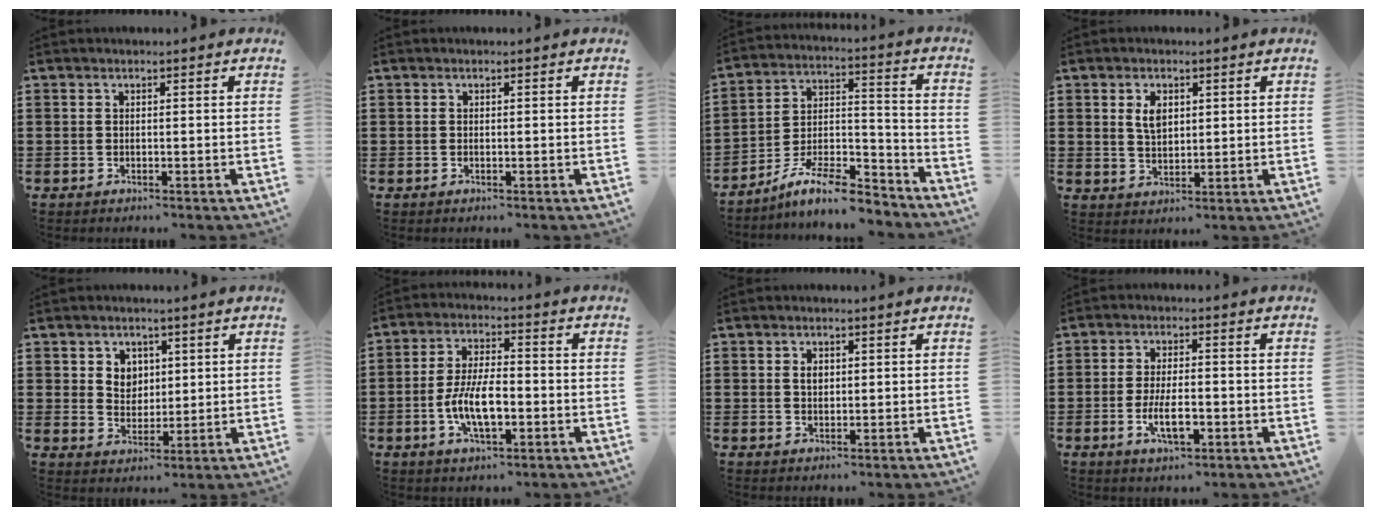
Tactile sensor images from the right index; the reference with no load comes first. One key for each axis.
{"total": 0.0}
{"total": 10.7, "fx": -9.0, "fy": 2.1, "fz": 5.4, "tx": -0.087, "ty": 0.029, "tz": -0.170}
{"total": 3.5, "fx": 1.3, "fy": 2.1, "fz": 2.5, "tx": -0.049, "ty": 0.004, "tz": 0.020}
{"total": 4.1, "fx": 1.9, "fy": 3.5, "fz": 0.8, "tx": -0.024, "ty": 0.009, "tz": 0.031}
{"total": 9.1, "fx": -2.4, "fy": 3.9, "fz": 7.9, "tx": -0.172, "ty": -0.004, "tz": -0.050}
{"total": 1.2, "fx": 0.3, "fy": 0.7, "fz": 0.9, "tx": -0.021, "ty": 0.004, "tz": 0.004}
{"total": 5.8, "fx": -1.8, "fy": 2.3, "fz": 5.0, "tx": -0.098, "ty": 0.003, "tz": -0.035}